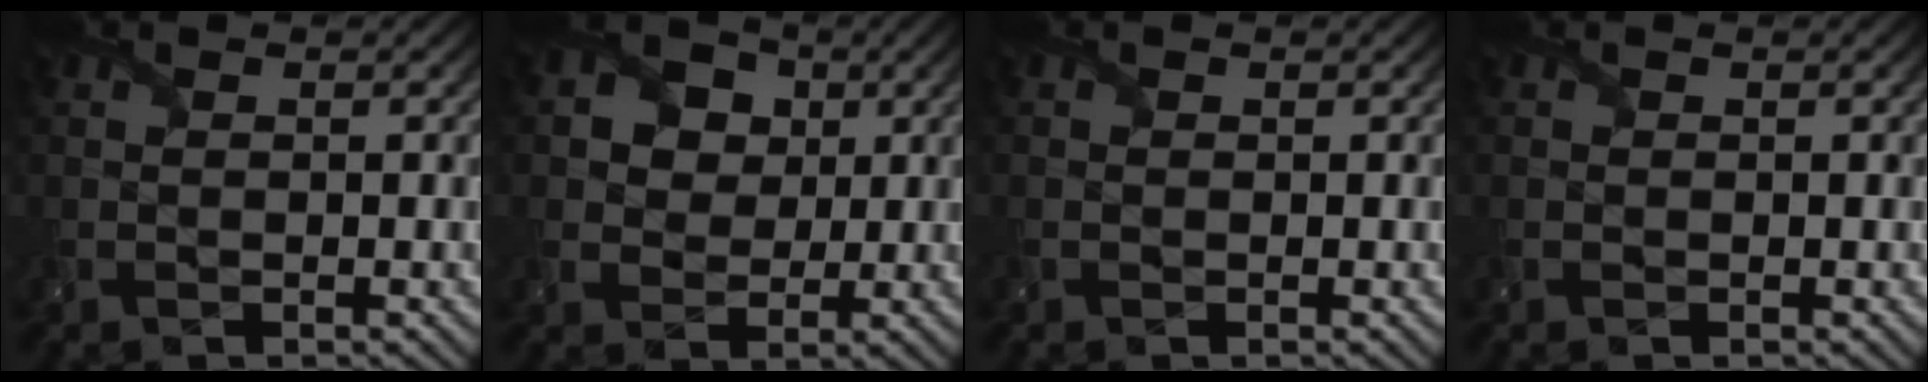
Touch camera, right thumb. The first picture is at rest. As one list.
[{"total": 6.3, "force": [2.1, 5.2, 2.8], "torque": [-0.085, 0.008, 0.024]}, {"total": 0.0}, {"total": 0.0}]